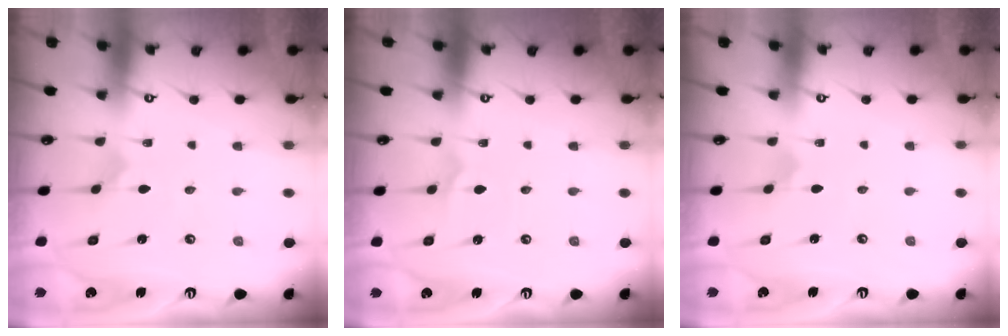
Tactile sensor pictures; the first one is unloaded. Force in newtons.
{"total": 1.3, "press": 1.3, "slide": 0.1}
{"total": 0.6, "press": 0.6, "slide": 0.0}